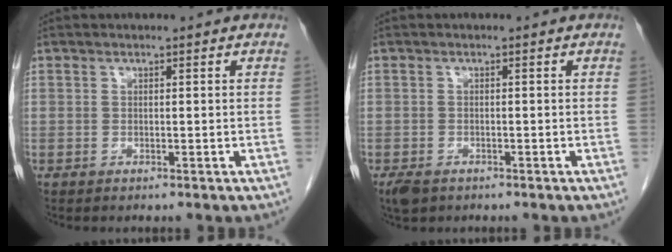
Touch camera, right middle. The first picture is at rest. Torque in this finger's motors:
{"motor_torque": [-0.19, -0.27, 0.03, 0.01]}